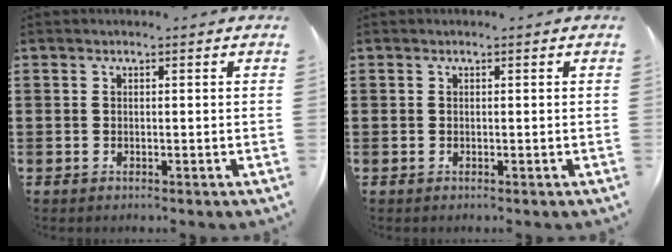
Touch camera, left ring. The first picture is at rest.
{"total": 0.0}